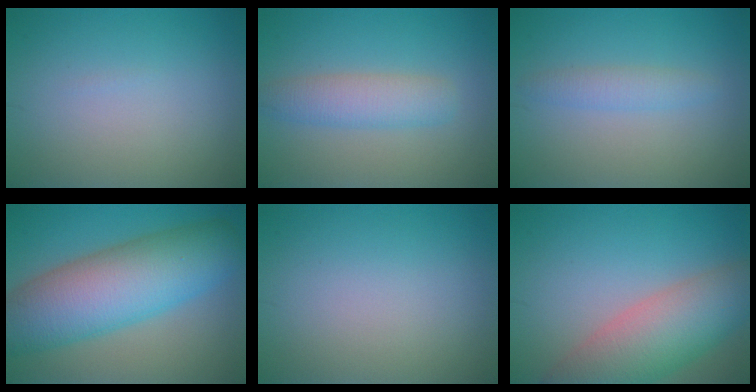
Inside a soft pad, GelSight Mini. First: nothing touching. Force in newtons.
{"total": 3.5, "press": 3.5, "slide": 0.2}
{"total": 1.8, "press": 1.8, "slide": 0.2}
{"total": 11.0, "press": 11.0, "slide": 0.2}
{"total": 0.0}
{"total": 7.8, "press": 7.8, "slide": 0.4}